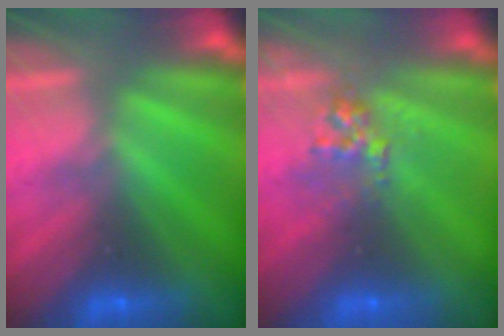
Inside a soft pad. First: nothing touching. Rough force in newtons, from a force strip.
{"total": 2.6}